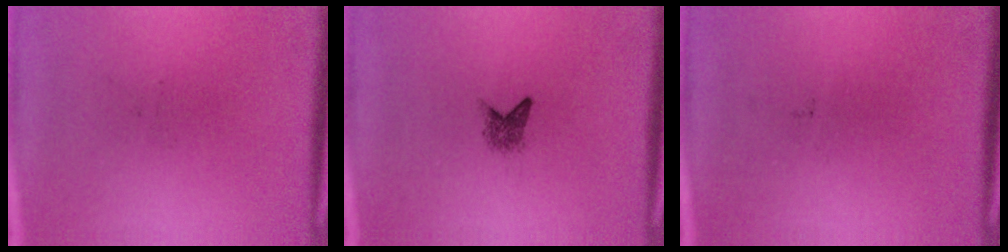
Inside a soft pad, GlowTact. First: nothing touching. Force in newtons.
{"total": 1.8}
{"total": 0.0}